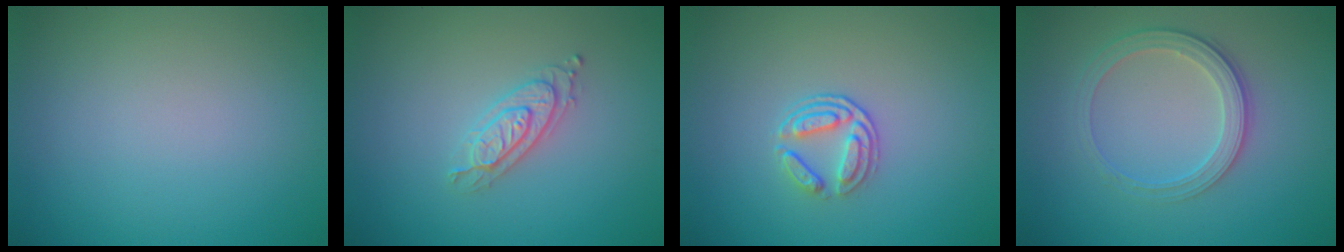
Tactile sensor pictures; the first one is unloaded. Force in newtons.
{"total": 2.4, "press": 2.2, "slide": 0.9}
{"total": 2.4, "press": 1.9, "slide": 1.5}
{"total": 2.8, "press": 2.6, "slide": 1.1}